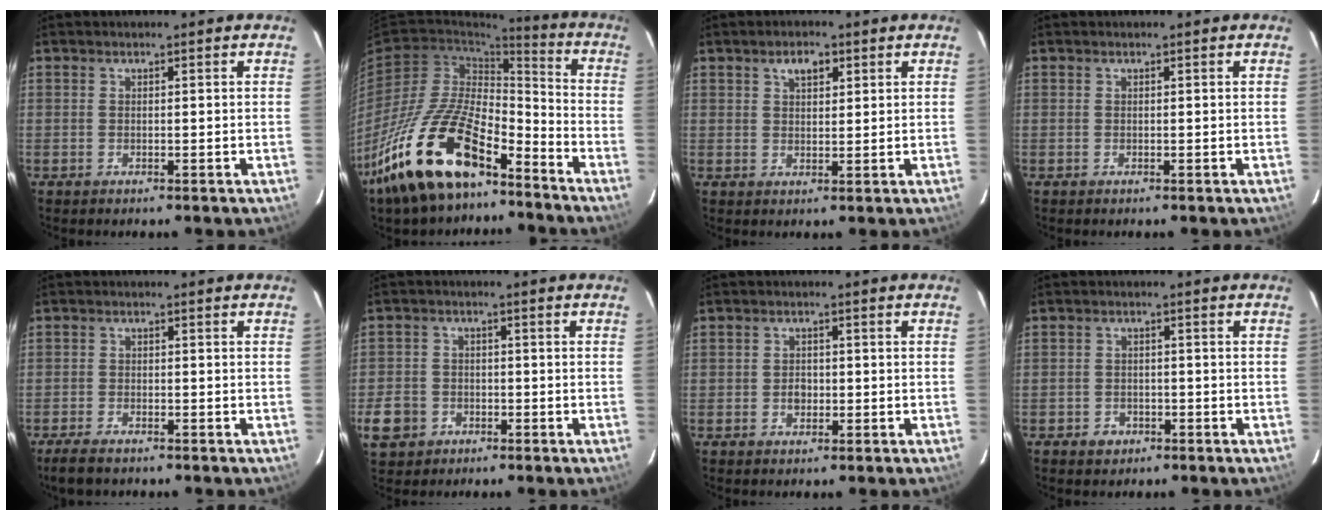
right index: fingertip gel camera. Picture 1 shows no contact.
{"total": 21.9, "force": [-14.6, 8.7, 13.7], "torque": [-0.271, -0.001, -0.261]}
{"total": 3.7, "force": [1.9, 2.0, 2.4], "torque": [-0.037, 0.012, 0.034]}
{"total": 0.0}
{"total": 4.7, "force": [-3.7, 1.6, 2.5], "torque": [-0.068, -0.011, -0.072]}
{"total": 7.2, "force": [-3.0, 6.1, 2.2], "torque": [-0.066, 0.022, -0.046]}
{"total": 2.1, "force": [-0.6, 1.8, 0.9], "torque": [-0.017, 0.006, -0.009]}
{"total": 3.3, "force": [-1.9, 2.6, 0.7], "torque": [-0.024, 0.007, -0.029]}